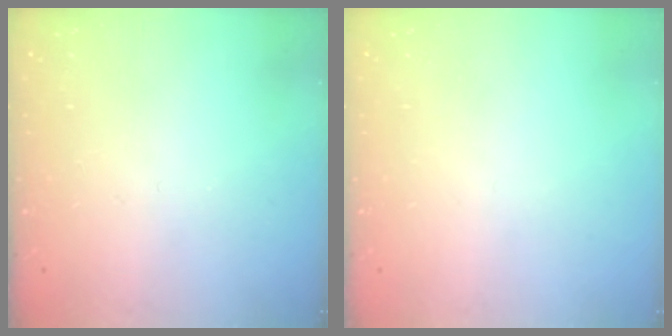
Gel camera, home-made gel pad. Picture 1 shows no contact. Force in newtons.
{"total": 0.0}